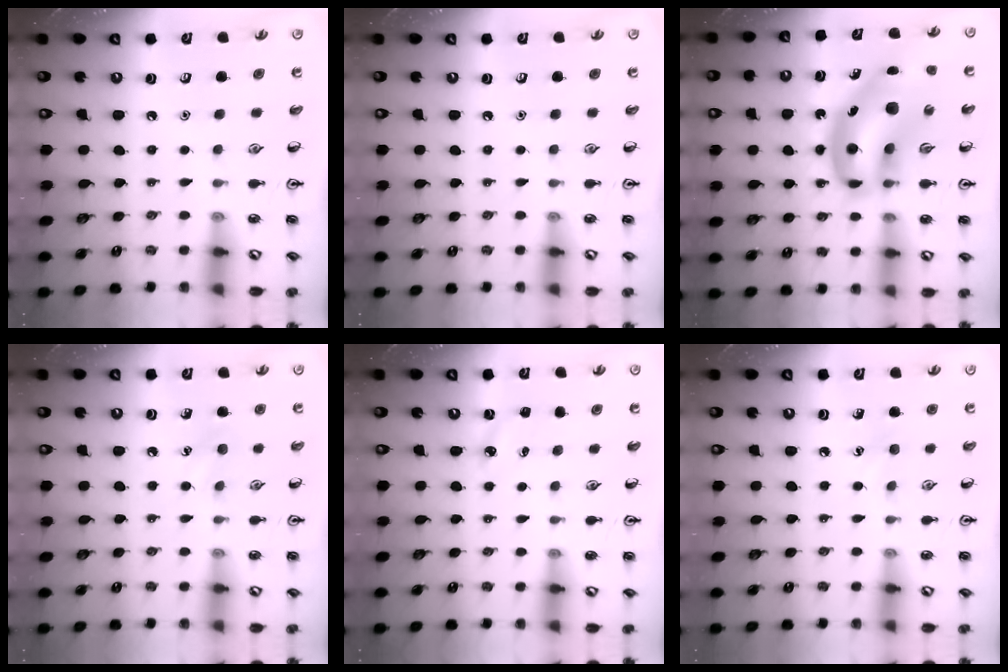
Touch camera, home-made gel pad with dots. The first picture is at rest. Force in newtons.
{"total": 0.0}
{"total": 18.0, "press": 17.2, "slide": 5.0}
{"total": 6.5, "press": 6.3, "slide": 1.3}
{"total": 3.9, "press": 3.7, "slide": 1.1}
{"total": 5.5, "press": 5.2, "slide": 1.5}